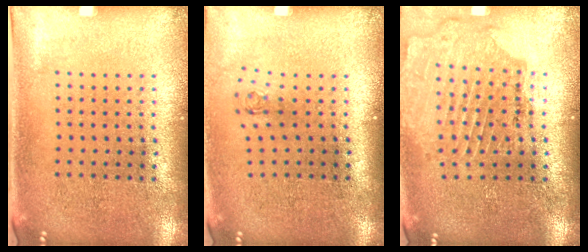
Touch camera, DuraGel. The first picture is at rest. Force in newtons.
{"total": 0.7, "press": 0.3, "slide": 0.6}
{"total": 1.6, "press": 1.6, "slide": 0.2}